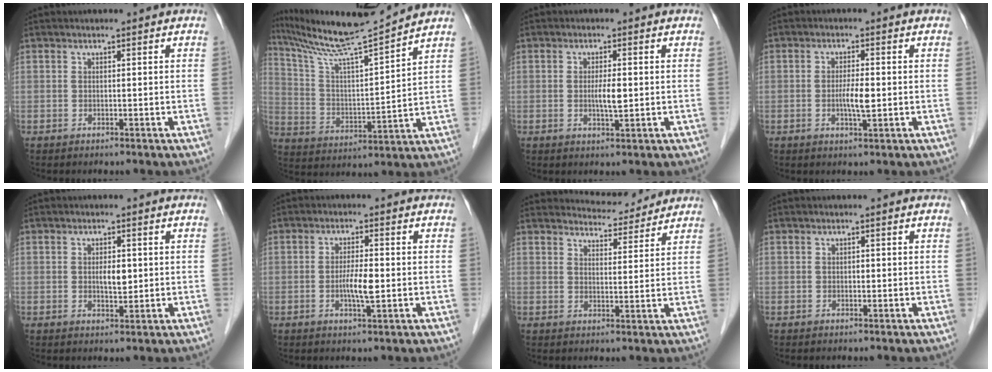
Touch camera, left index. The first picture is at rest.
{"total": 14.0, "force": [12.7, -1.7, 5.5], "torque": [-0.113, -0.007, 0.228]}
{"total": 2.8, "force": [-0.3, 0.5, 2.7], "torque": [-0.052, -0.007, -0.004]}
{"total": 3.3, "force": [-0.6, 0.5, 3.2], "torque": [-0.063, -0.007, -0.011]}
{"total": 2.9, "force": [0.0, 1.7, 2.3], "torque": [-0.036, -0.004, 0.002]}
{"total": 4.0, "force": [-0.8, 0.6, 3.8], "torque": [-0.074, -0.007, -0.015]}
{"total": 6.3, "force": [6.2, 1.1, 0.1], "torque": [-0.005, 0.002, 0.080]}
{"total": 0.5, "force": [-0.3, 0.3, 0.3], "torque": [-0.005, -0.003, -0.006]}